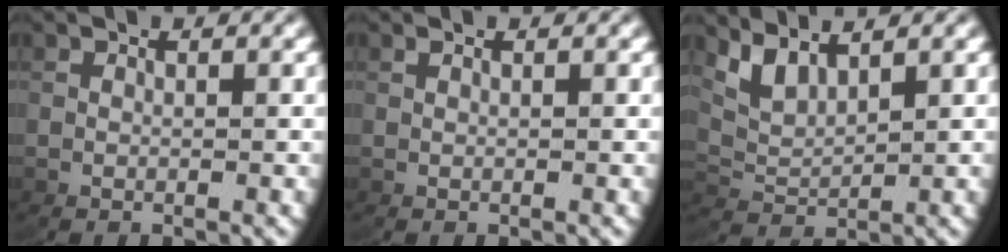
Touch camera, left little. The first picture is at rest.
{"total": 0.5, "force": [0.3, -0.4, 0.0], "torque": [-0.002, 0.000, 0.009]}
{"total": 3.7, "force": [2.3, 1.9, 2.2], "torque": [-0.061, -0.004, 0.048]}